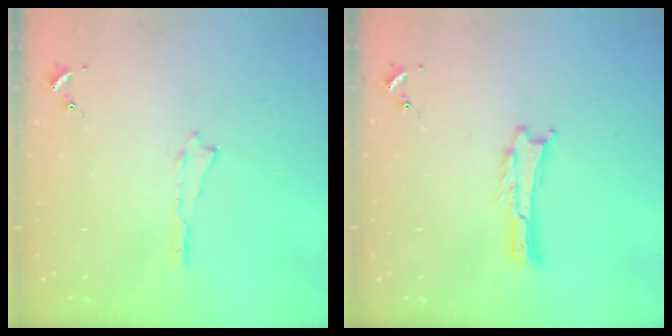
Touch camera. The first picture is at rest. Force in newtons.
{"total": 0.0}